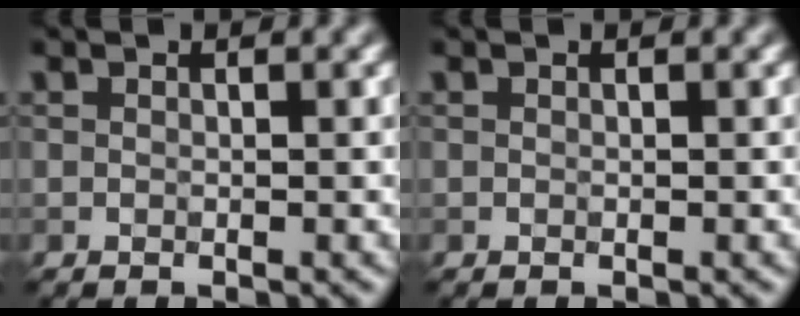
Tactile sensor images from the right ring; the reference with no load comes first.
{"total": 0.0}